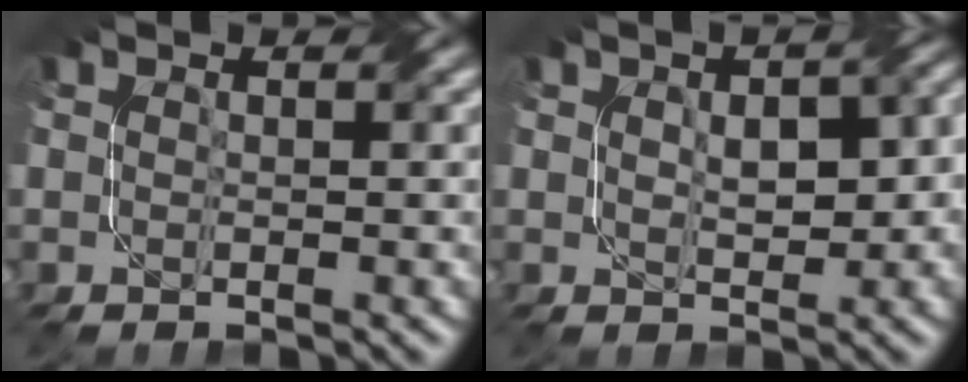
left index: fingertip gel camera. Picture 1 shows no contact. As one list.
[{"total": 5.3, "force": [0.6, 2.9, 4.4], "torque": [-0.056, 0.004, 0.018]}]